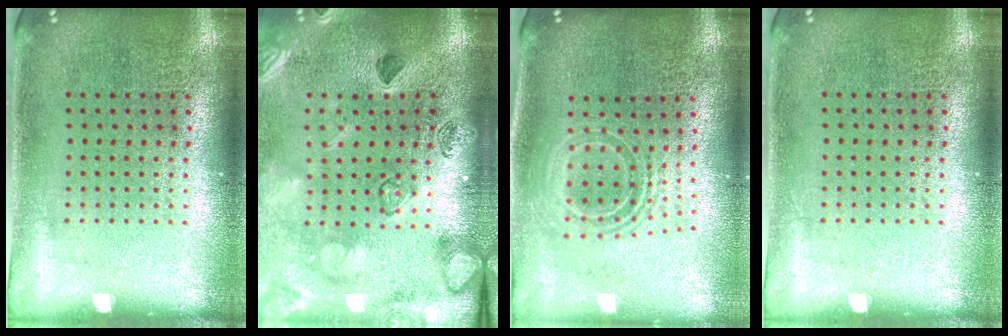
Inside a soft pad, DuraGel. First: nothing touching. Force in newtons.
{"total": 2.3, "press": 2.3, "slide": 0.5}
{"total": 1.8, "press": 1.4, "slide": 1.2}
{"total": 0.0}